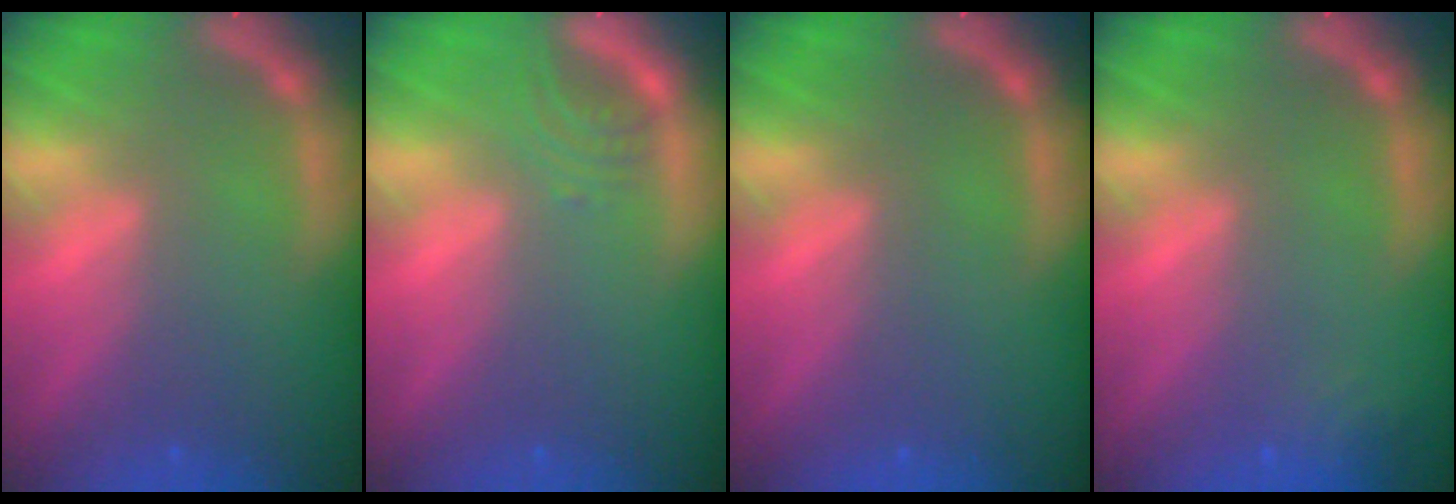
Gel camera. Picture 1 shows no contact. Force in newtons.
{"total": 2.0}
{"total": 0.0}
{"total": 1.9}